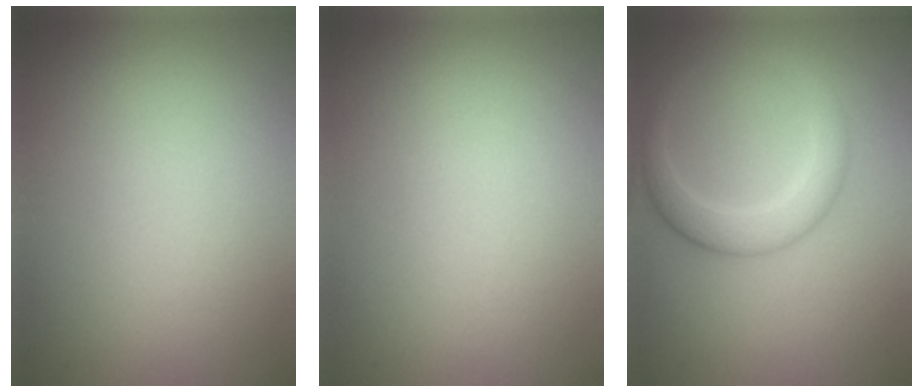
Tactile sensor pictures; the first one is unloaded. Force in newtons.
{"total": 0.0}
{"total": 3.3, "press": 3.3, "slide": 0.1}